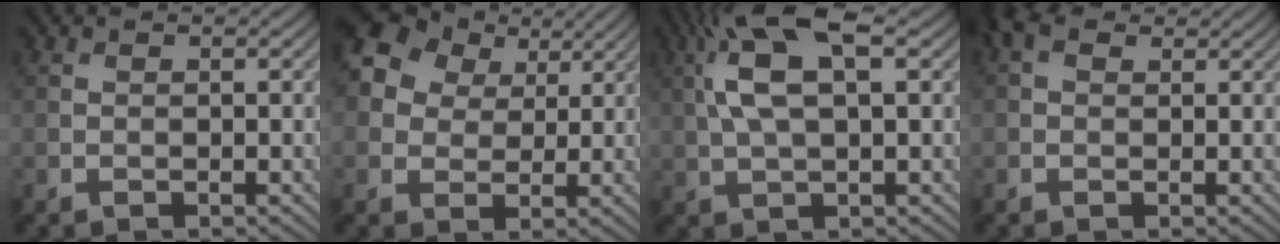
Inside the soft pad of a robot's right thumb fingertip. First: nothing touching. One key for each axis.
{"total": 10.4, "fx": 4.9, "fy": 7.5, "fz": 5.2, "tx": -0.150, "ty": 0.044, "tz": 0.076}
{"total": 9.4, "fx": 2.9, "fy": 3.4, "fz": 8.2, "tx": -0.178, "ty": 0.019, "tz": 0.049}
{"total": 2.7, "fx": 1.3, "fy": 1.7, "fz": 1.6, "tx": -0.035, "ty": 0.009, "tz": 0.019}